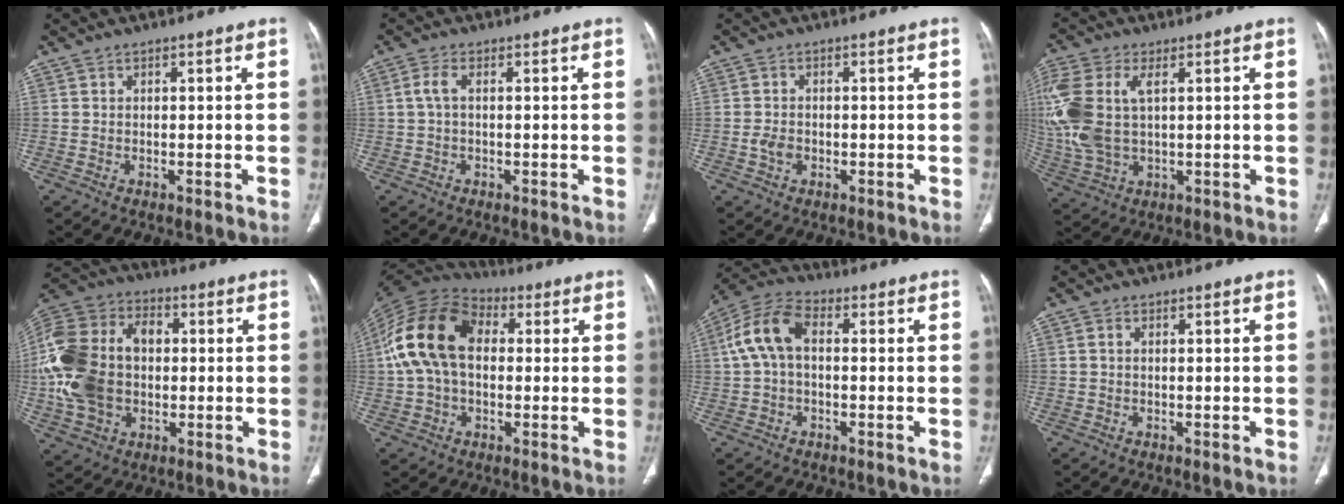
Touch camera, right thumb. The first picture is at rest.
{"total": 2.5, "force": [0.3, 1.1, 2.3], "torque": [-0.057, 0.005, 0.003]}
{"total": 2.5, "force": [-0.7, 1.8, 1.5], "torque": [-0.024, 0.004, -0.014]}
{"total": 14.6, "force": [2.8, 8.3, 11.7], "torque": [-0.301, 0.008, 0.061]}
{"total": 21.4, "force": [0.0, 15.4, 14.9], "torque": [-0.309, 0.026, 0.005]}
{"total": 16.7, "force": [1.8, 11.2, 12.3], "torque": [-0.236, 0.038, 0.023]}
{"total": 9.4, "force": [0.6, 5.7, 7.5], "torque": [-0.157, 0.030, 0.005]}
{"total": 0.8, "force": [0.1, 0.5, 0.6], "torque": [-0.012, 0.001, 0.000]}